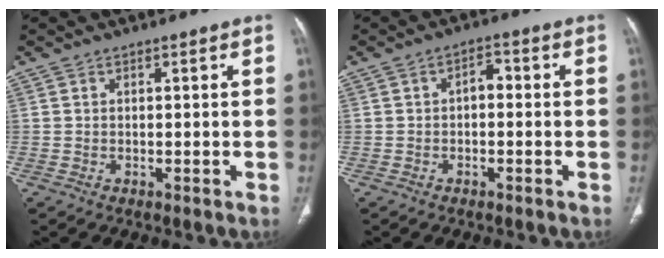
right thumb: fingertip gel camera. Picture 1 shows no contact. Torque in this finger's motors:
{"motor_torque": [0.26, 0.86, 0.30, -0.07, -0.01]}